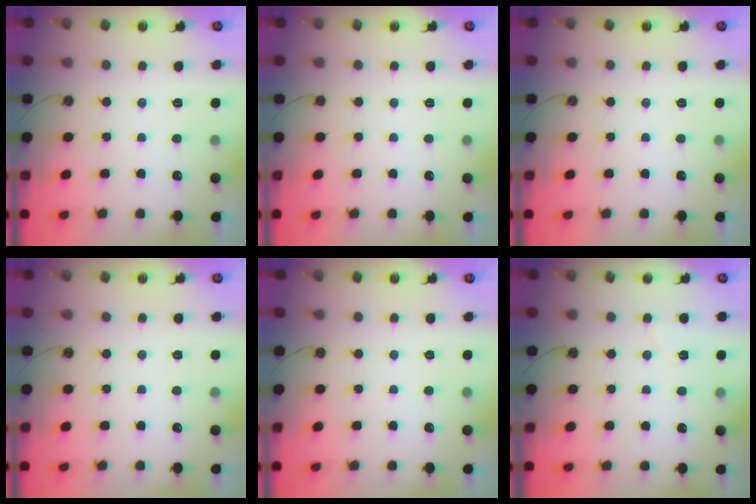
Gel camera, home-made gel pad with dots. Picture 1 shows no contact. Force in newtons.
{"total": 0.0}
{"total": 0.0}
{"total": 0.0}
{"total": 0.0}
{"total": 4.3, "press": 3.9, "slide": 1.9}